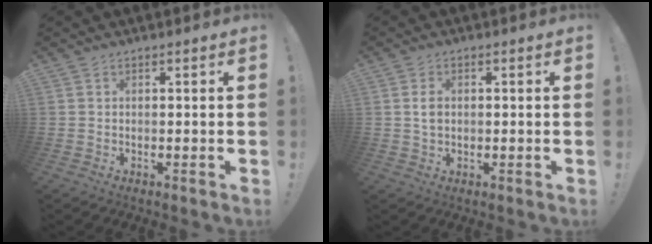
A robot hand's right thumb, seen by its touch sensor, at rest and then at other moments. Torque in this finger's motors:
{"motor_torque": [-0.23, 0.10, -0.06, 0.28, 0.07]}